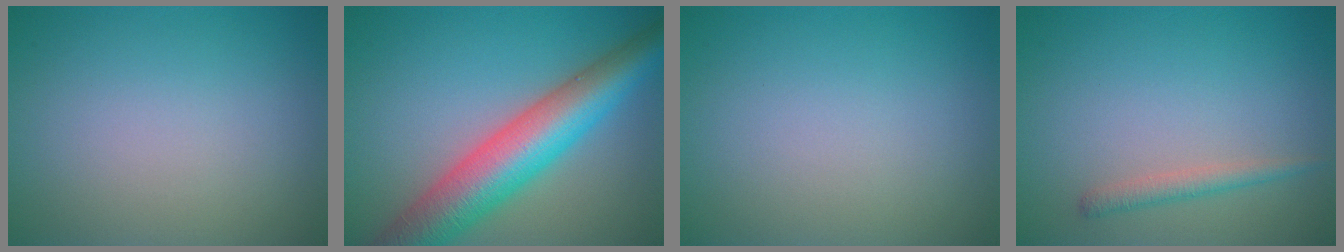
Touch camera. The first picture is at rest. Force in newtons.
{"total": 9.5, "press": 9.5, "slide": 0.3}
{"total": 0.0}
{"total": 1.5, "press": 1.5, "slide": 0.1}